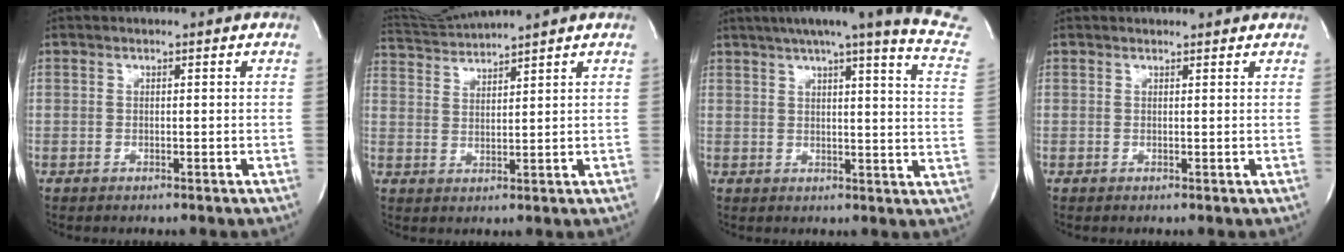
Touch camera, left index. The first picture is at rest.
{"total": 5.5, "force": [5.1, -1.9, 0.5], "torque": [-0.020, -0.003, 0.105]}
{"total": 21.5, "force": [18.2, -0.1, 11.3], "torque": [-0.155, -0.047, 0.206]}
{"total": 2.4, "force": [2.3, 0.5, 0.3], "torque": [-0.010, 0.011, 0.022]}